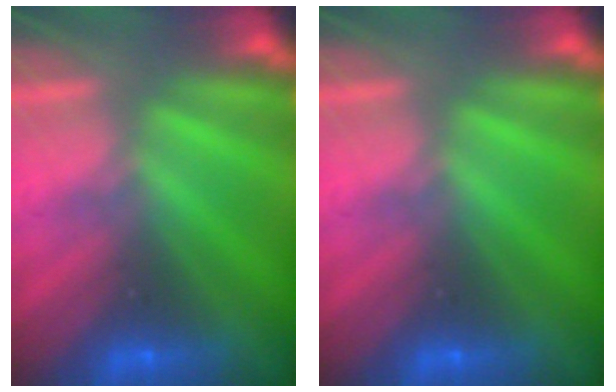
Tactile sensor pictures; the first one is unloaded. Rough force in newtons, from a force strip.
{"total": 0.0}